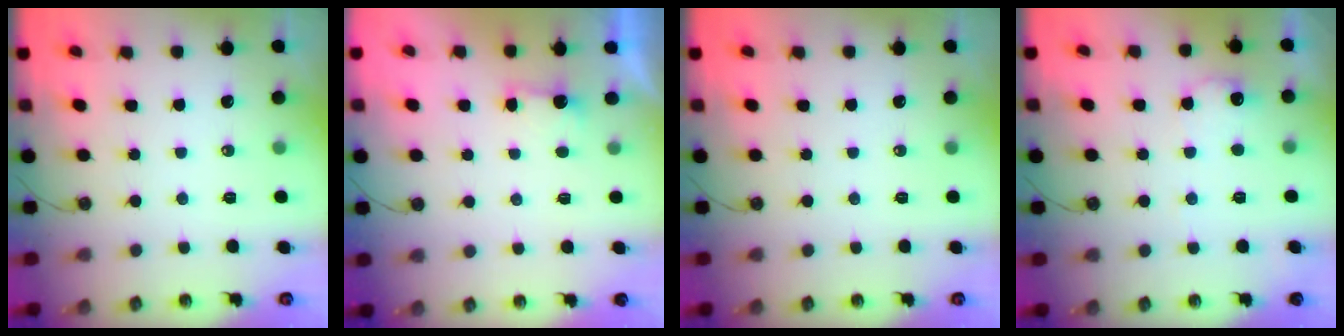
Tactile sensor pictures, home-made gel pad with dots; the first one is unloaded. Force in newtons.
{"total": 1.6, "press": 1.4, "slide": 0.9}
{"total": 0.0}
{"total": 7.3, "press": 7.3, "slide": 0.2}